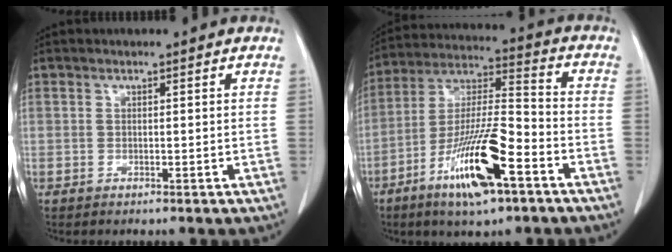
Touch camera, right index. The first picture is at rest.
{"total": 15.9, "force": [-8.1, 2.7, 13.5], "torque": [-0.259, -0.011, -0.140]}